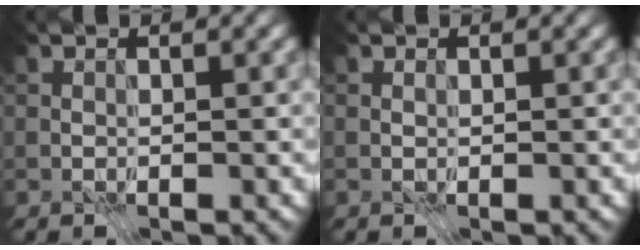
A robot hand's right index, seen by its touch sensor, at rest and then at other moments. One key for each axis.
{"total": 0.0}